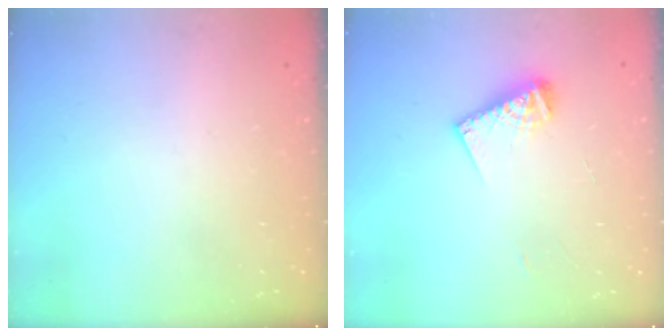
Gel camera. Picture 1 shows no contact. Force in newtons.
{"total": 8.6, "press": 8.5, "slide": 1.0}